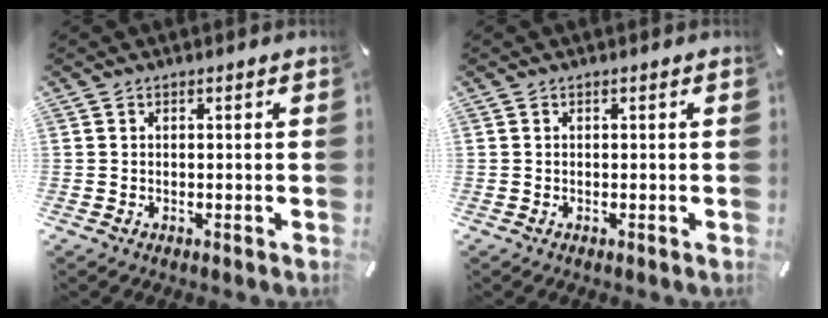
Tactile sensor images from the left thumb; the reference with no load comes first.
{"total": 0.0}